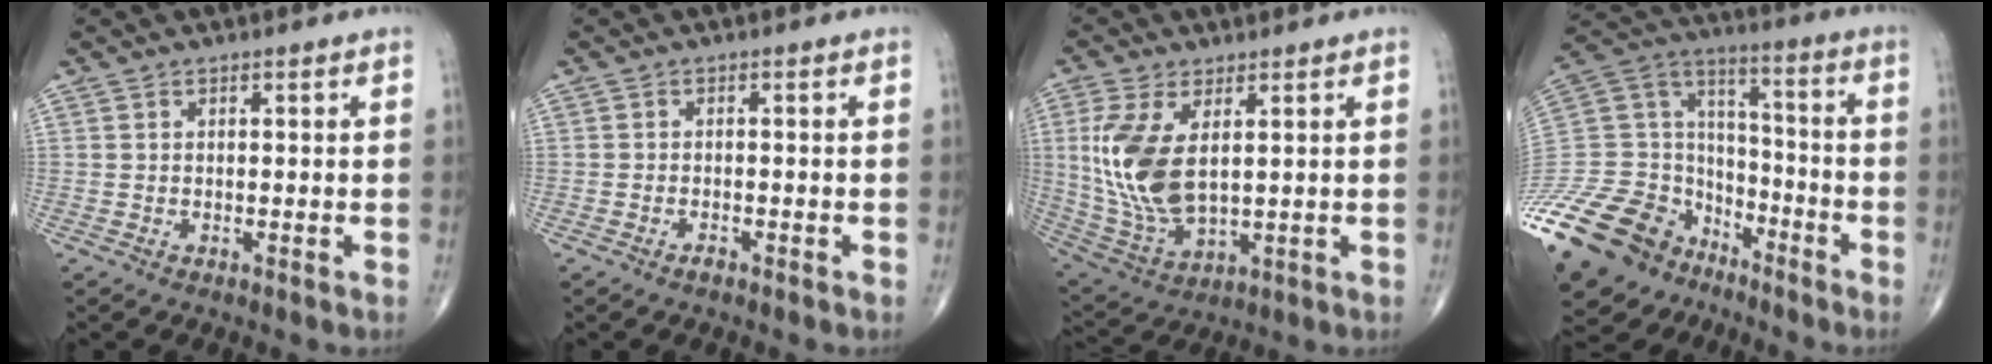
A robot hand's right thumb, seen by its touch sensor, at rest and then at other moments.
{"total": 1.0, "force": [-0.8, 0.4, 0.5], "torque": [-0.009, 0.005, -0.014]}
{"total": 13.8, "force": [2.5, 7.1, 11.5], "torque": [-0.248, -0.014, 0.065]}
{"total": 27.7, "force": [-17.6, 18.1, 11.4], "torque": [-0.270, 0.073, -0.299]}